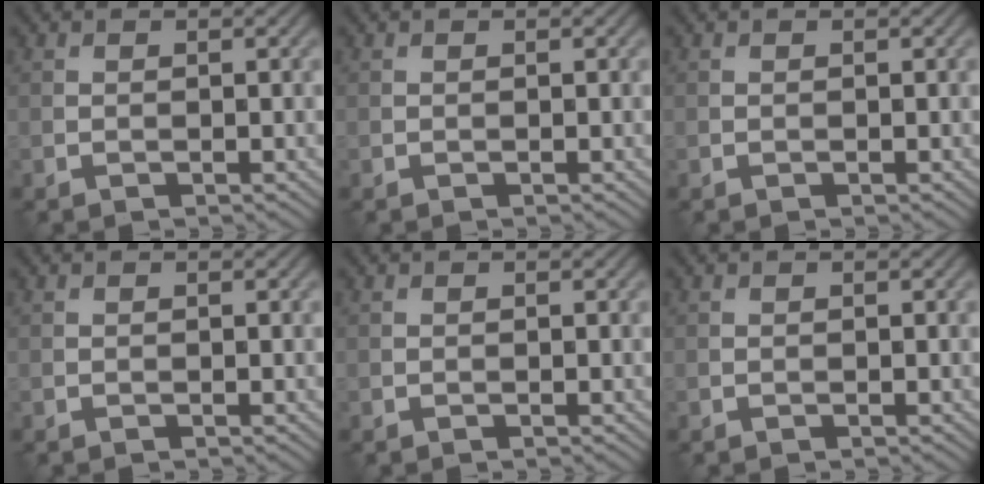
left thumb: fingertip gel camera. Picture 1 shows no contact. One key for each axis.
{"total": 0.0}
{"total": 0.0}
{"total": 0.0}
{"total": 0.0}
{"total": 0.0}